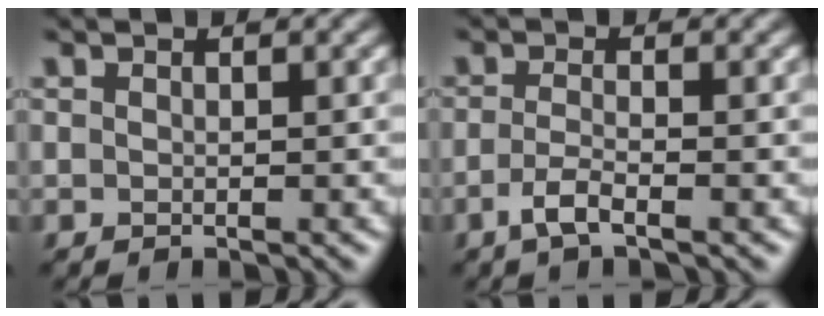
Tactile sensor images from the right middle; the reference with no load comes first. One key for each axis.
{"total": 2.1, "fx": -1.1, "fy": 0.5, "fz": 1.7, "tx": -0.037, "ty": 0.001, "tz": -0.028}